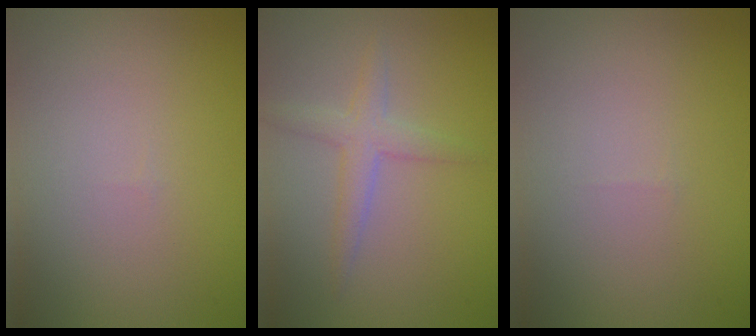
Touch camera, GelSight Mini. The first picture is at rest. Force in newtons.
{"total": 2.3, "press": 2.3, "slide": 0.2}
{"total": 0.0}